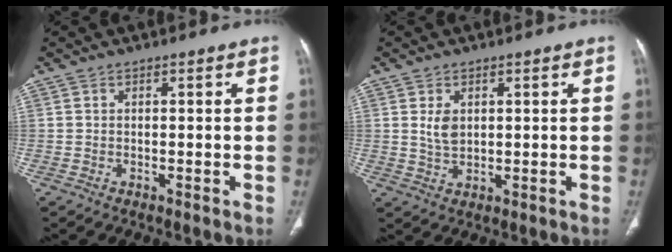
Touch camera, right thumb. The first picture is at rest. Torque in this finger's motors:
{"motor_torque": [0.00, 0.00, 0.19, 0.11, 0.00]}